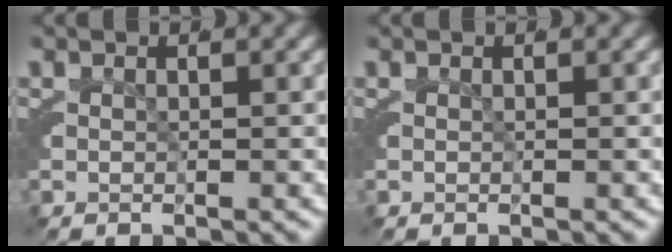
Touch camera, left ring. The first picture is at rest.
{"total": 0.0}